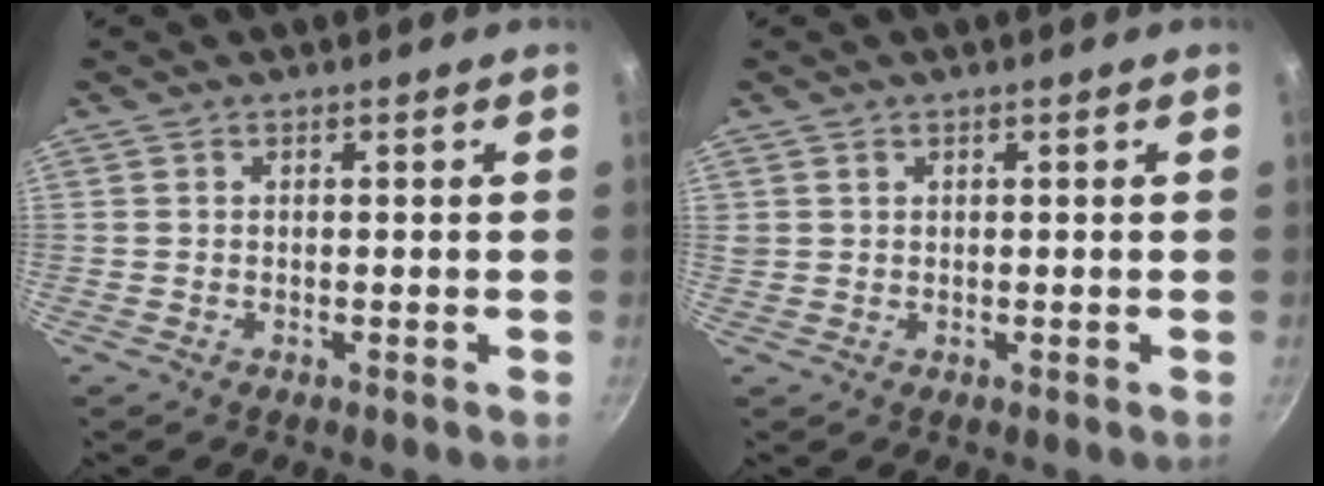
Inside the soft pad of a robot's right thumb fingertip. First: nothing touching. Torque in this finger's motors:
{"motor_torque": [-0.19, 0.43, 0.49, 0.41, 0.03]}